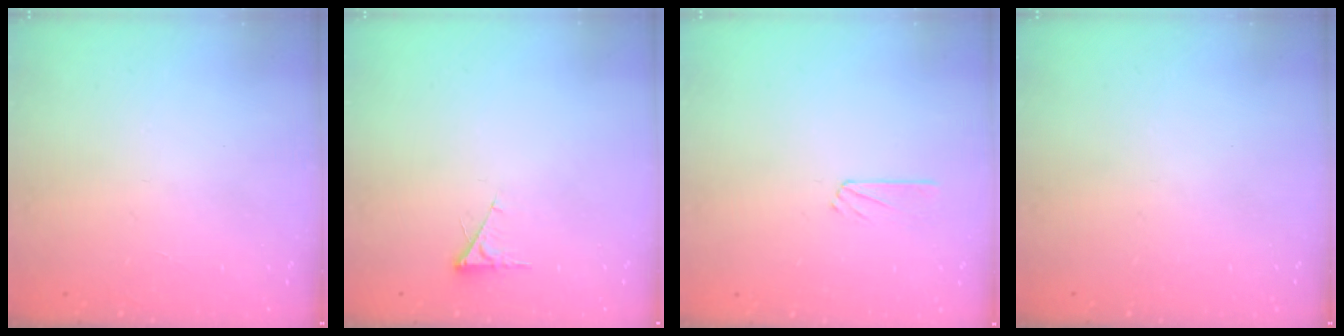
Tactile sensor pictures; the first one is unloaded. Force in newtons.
{"total": 2.4, "press": 2.4, "slide": 0.4}
{"total": 2.5, "press": 2.5, "slide": 0.2}
{"total": 0.0}